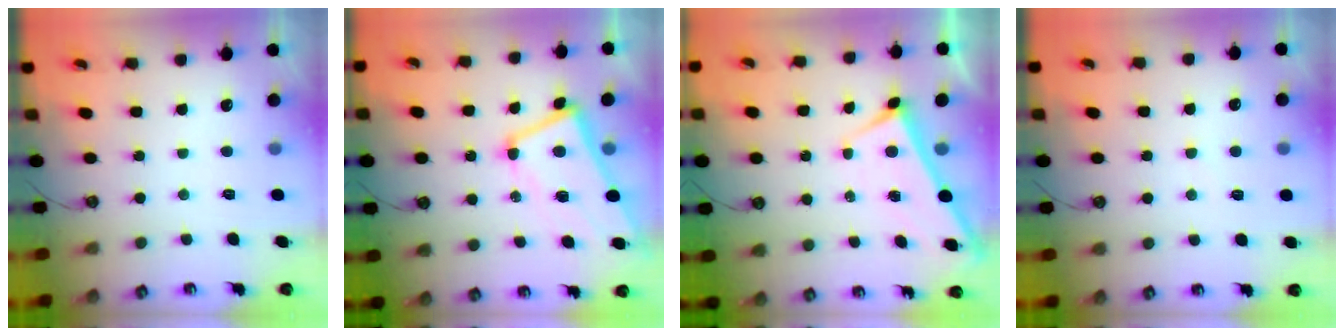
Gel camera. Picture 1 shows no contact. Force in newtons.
{"total": 2.9, "press": 2.8, "slide": 0.9}
{"total": 1.2, "press": 1.1, "slide": 0.4}
{"total": 2.5, "press": 2.3, "slide": 0.8}